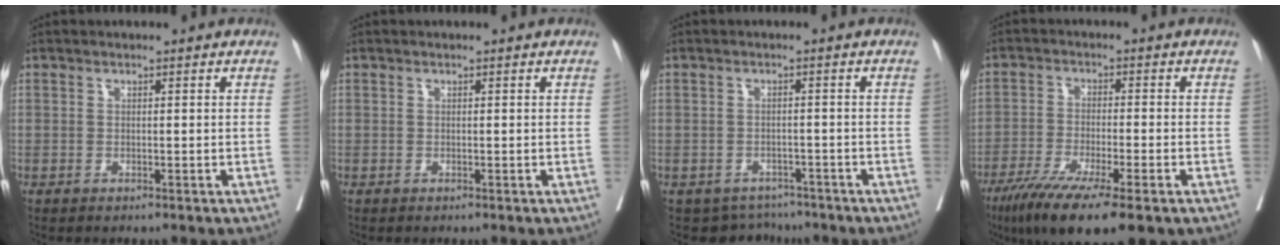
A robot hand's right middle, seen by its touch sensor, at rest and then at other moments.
{"total": 0.0}
{"total": 4.6, "force": [-4.0, 2.3, -0.6], "torque": [0.013, 0.013, -0.053]}
{"total": 12.9, "force": [-8.3, 1.7, 9.7], "torque": [-0.160, -0.032, -0.135]}